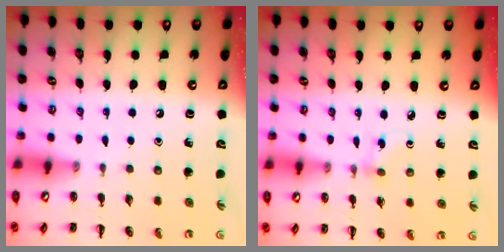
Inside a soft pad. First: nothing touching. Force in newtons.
{"total": 2.5, "press": 2.2, "slide": 1.1}